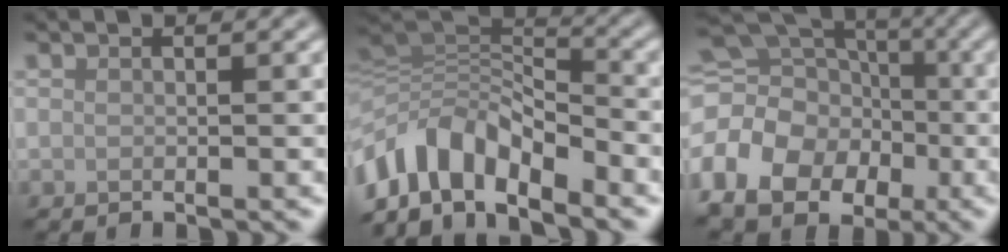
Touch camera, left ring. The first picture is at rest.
{"total": 7.7, "force": [-4.7, 4.2, 4.3], "torque": [-0.069, 0.001, -0.095]}
{"total": 12.9, "force": [-3.7, 10.4, 6.7], "torque": [-0.146, -0.007, -0.077]}